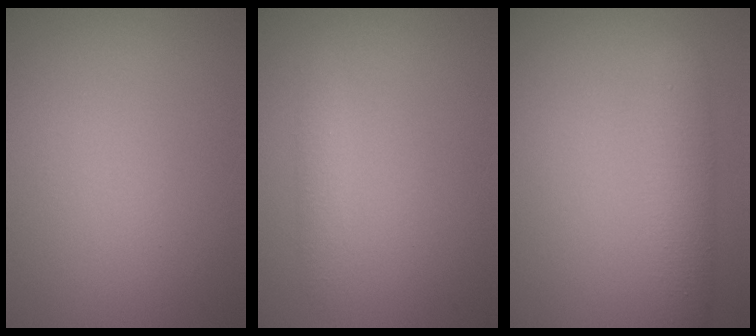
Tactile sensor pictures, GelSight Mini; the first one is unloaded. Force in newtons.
{"total": 1.3, "press": 1.3, "slide": 0.0}
{"total": 3.1, "press": 3.1, "slide": 0.0}